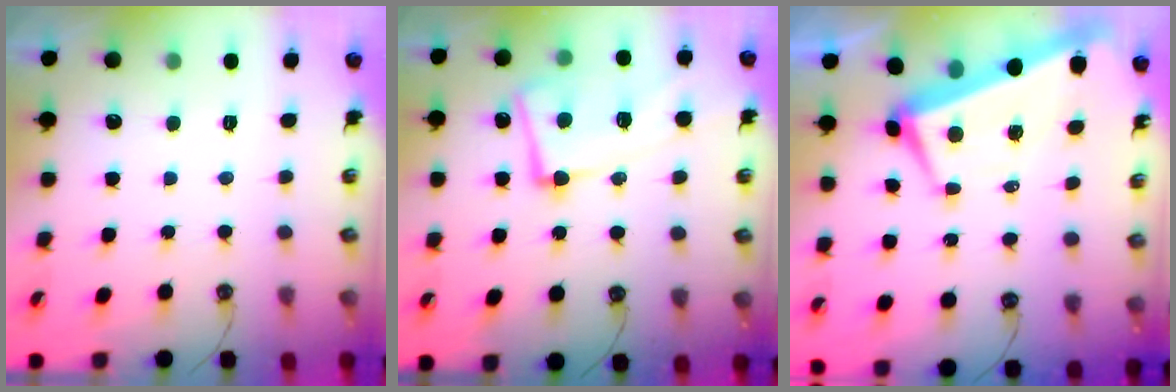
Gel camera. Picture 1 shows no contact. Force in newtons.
{"total": 9.8, "press": 9.5, "slide": 2.2}
{"total": 2.0, "press": 1.6, "slide": 1.2}